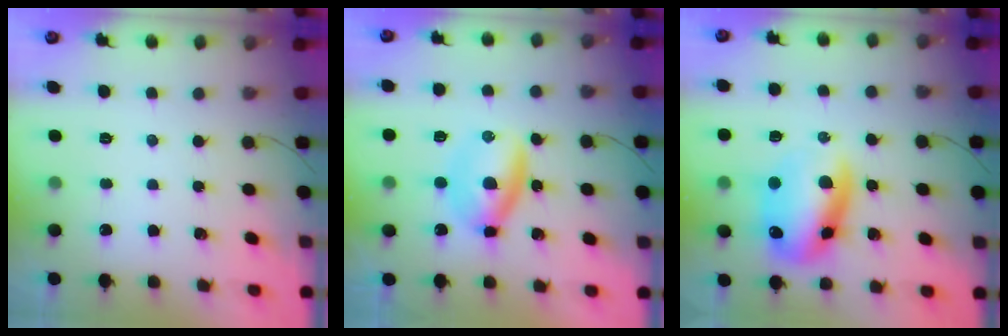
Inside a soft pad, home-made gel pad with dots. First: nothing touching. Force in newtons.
{"total": 6.1, "press": 6.0, "slide": 1.2}
{"total": 13.9, "press": 13.7, "slide": 2.5}